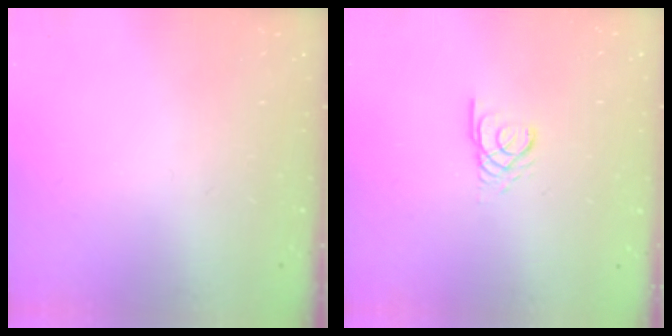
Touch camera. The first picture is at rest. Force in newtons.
{"total": 2.4, "press": 2.4, "slide": 0.1}